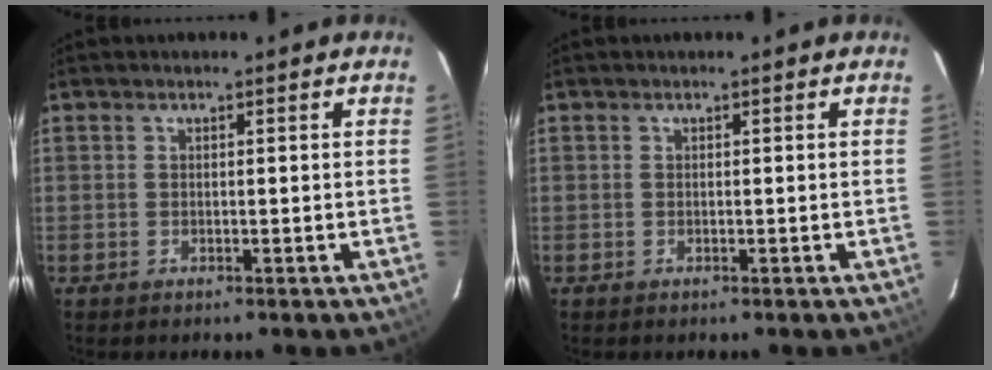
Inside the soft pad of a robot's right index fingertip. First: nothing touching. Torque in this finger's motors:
{"motor_torque": [0.00, 0.00, 0.02, 0.00]}